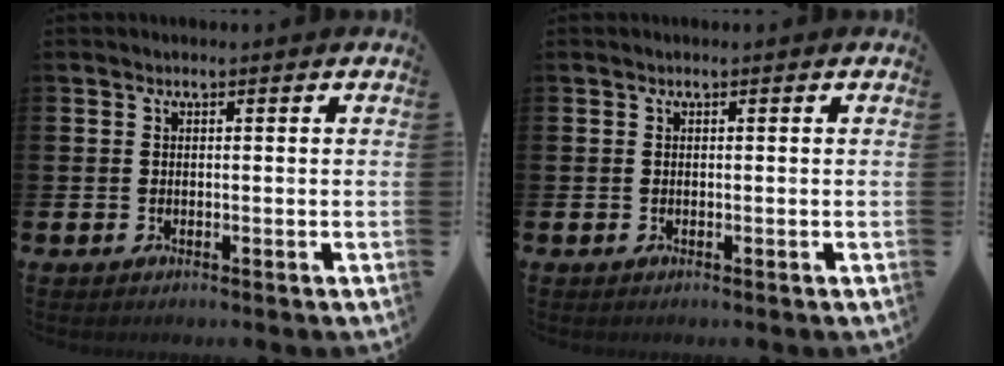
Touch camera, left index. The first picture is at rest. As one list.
[{"total": 0.0}]